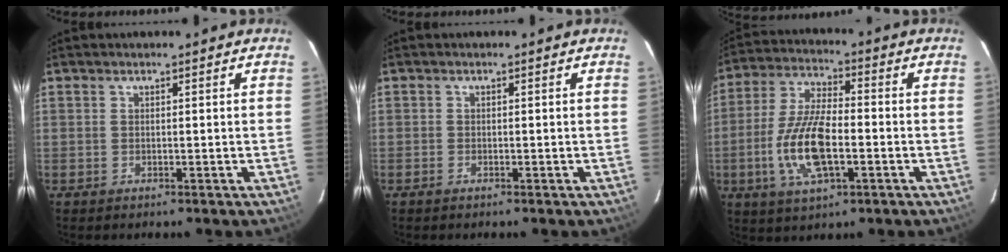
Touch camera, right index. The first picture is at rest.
{"total": 0.7, "force": [-0.6, 0.3, 0.2], "torque": [-0.005, -0.001, -0.012]}
{"total": 13.4, "force": [-3.6, 5.0, 11.9], "torque": [-0.251, -0.004, -0.068]}